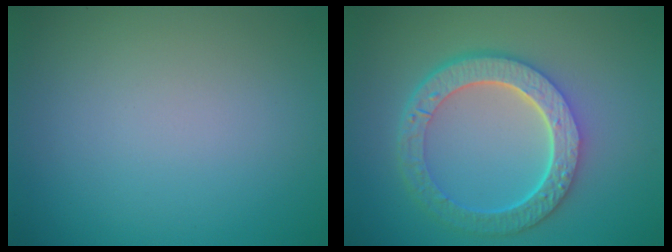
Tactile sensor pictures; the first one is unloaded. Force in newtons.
{"total": 6.6, "press": 4.9, "slide": 4.4}